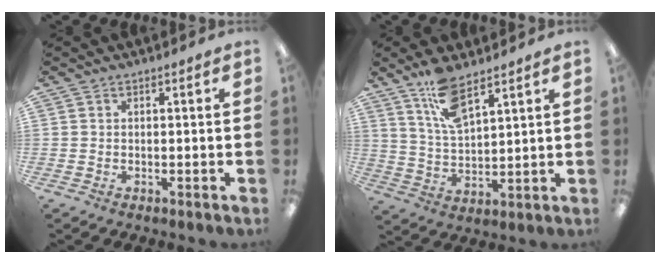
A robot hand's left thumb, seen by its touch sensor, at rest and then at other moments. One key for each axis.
{"total": 10.2, "fx": 7.5, "fy": 3.2, "fz": 6.2, "tx": -0.123, "ty": -0.031, "tz": 0.137}